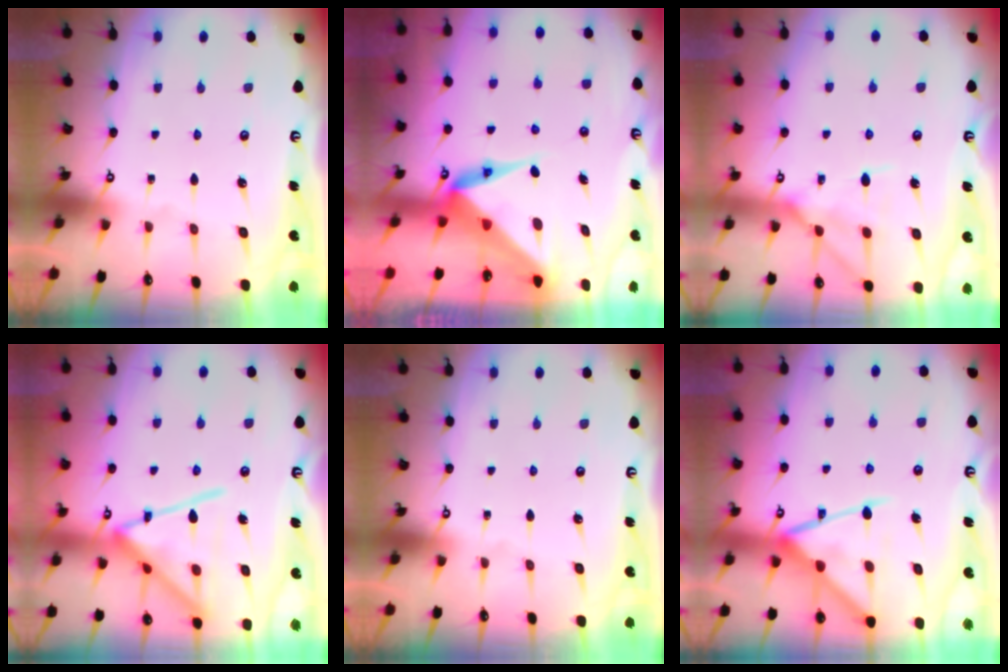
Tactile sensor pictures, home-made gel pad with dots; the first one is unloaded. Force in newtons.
{"total": 8.7, "press": 8.6, "slide": 0.5}
{"total": 13.0, "press": 13.0, "slide": 1.2}
{"total": 19.0, "press": 18.9, "slide": 1.6}
{"total": 0.0}
{"total": 14.9, "press": 14.9, "slide": 1.2}